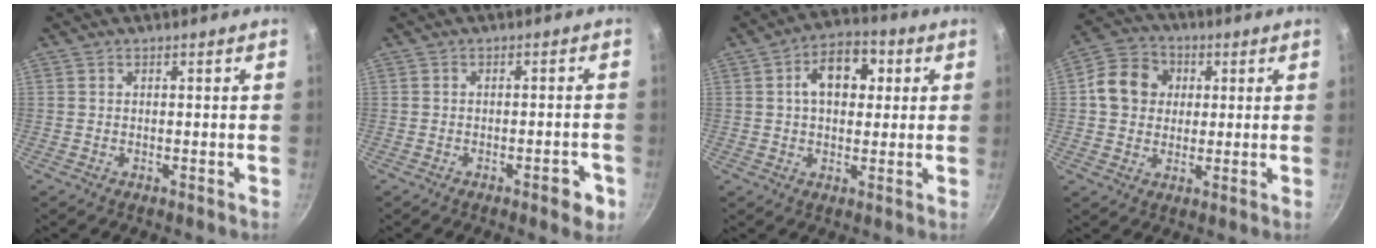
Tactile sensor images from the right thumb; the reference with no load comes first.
{"total": 3.8, "force": [-2.0, 1.2, 3.0], "torque": [-0.030, 0.011, -0.022]}
{"total": 10.3, "force": [2.4, 6.5, 7.7], "torque": [-0.095, 0.014, 0.032]}
{"total": 10.4, "force": [1.4, 9.0, 5.0], "torque": [-0.070, 0.011, 0.015]}